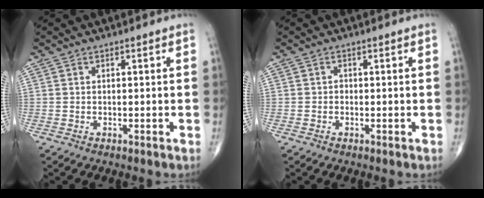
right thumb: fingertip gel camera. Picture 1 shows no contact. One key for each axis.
{"total": 0.6, "fx": -0.2, "fy": 0.5, "fz": 0.2, "tx": 0.002, "ty": 0.001, "tz": -0.007}